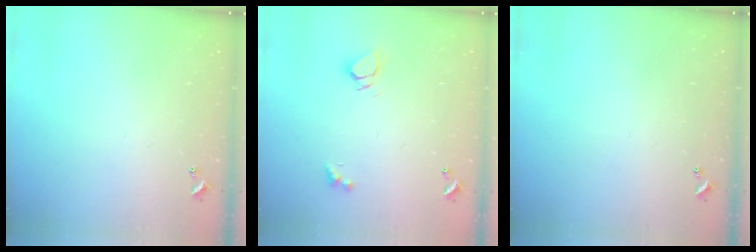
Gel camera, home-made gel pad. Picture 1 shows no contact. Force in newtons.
{"total": 2.9, "press": 2.9, "slide": 0.2}
{"total": 0.0}